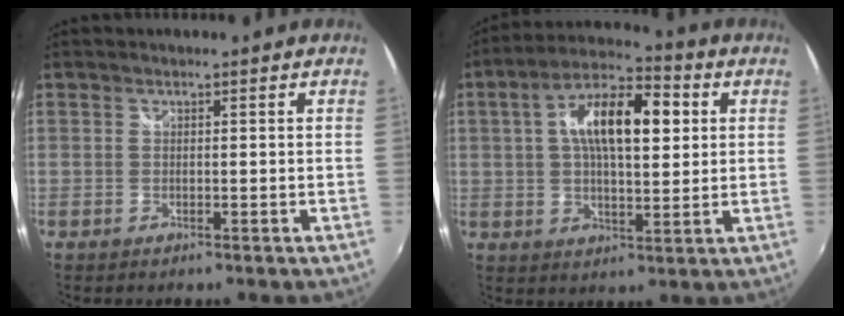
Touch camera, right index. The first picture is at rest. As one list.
[{"total": 14.1, "force": [3.2, 5.9, 12.4], "torque": [-0.214, 0.026, 0.045]}]